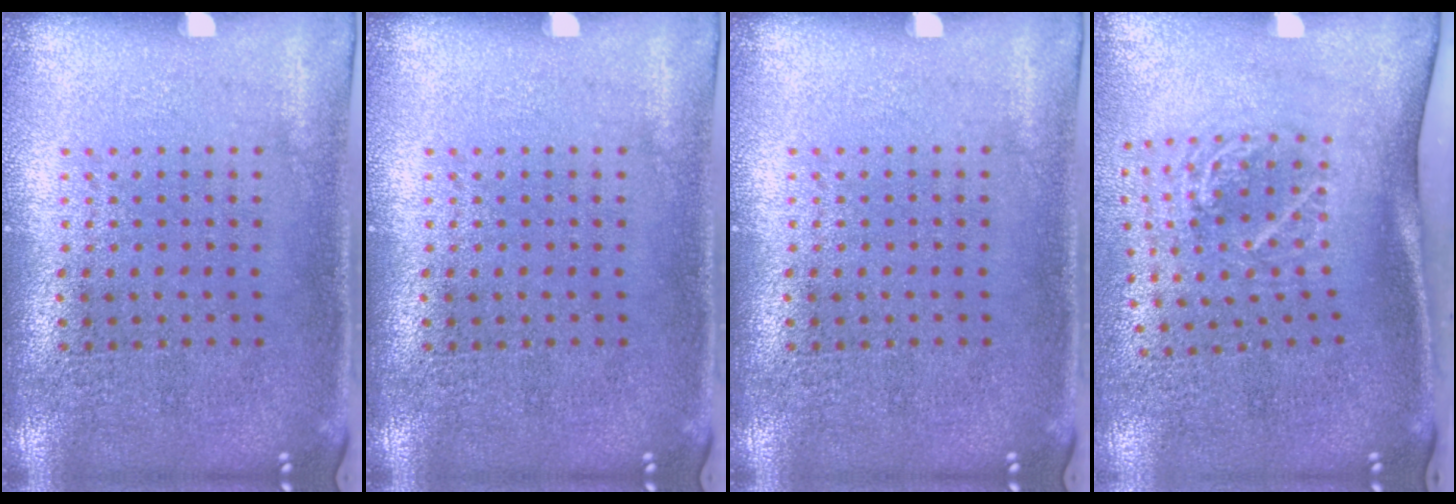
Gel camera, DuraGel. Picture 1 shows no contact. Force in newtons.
{"total": 0.0}
{"total": 0.0}
{"total": 2.0, "press": 1.3, "slide": 1.5}